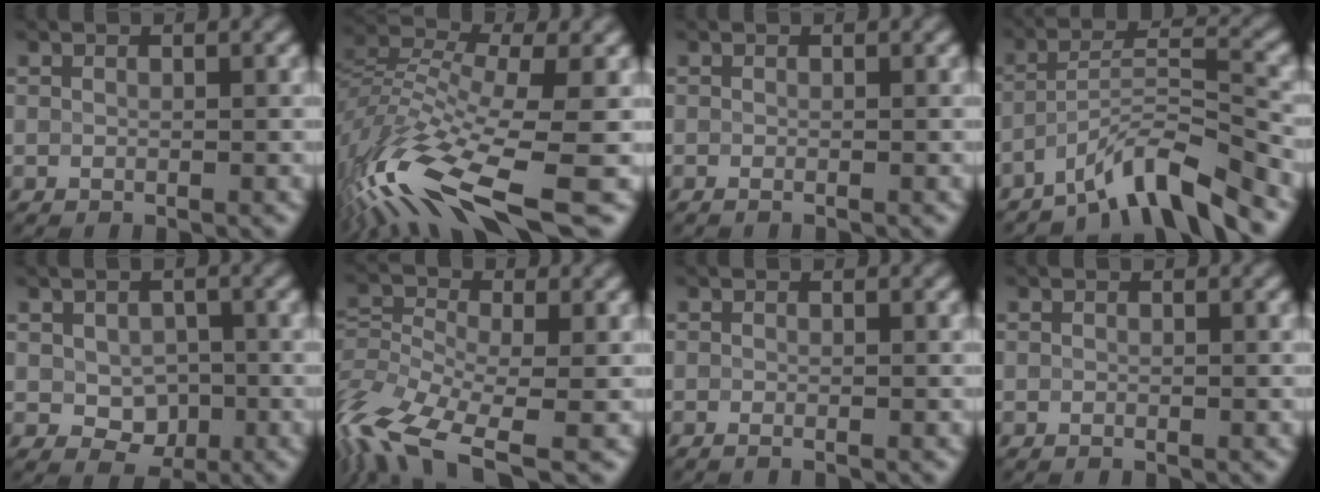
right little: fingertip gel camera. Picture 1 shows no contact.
{"total": 13.7, "force": [-7.7, 4.1, 10.5], "torque": [-0.232, -0.007, -0.132]}
{"total": 0.6, "force": [-0.3, 0.2, 0.5], "torque": [-0.004, -0.007, -0.006]}
{"total": 6.7, "force": [-5.3, 0.9, 3.9], "torque": [-0.060, 0.006, -0.099]}
{"total": 3.2, "force": [-0.3, 2.4, 2.1], "torque": [-0.031, -0.007, -0.004]}
{"total": 9.8, "force": [-5.9, 4.1, 6.7], "torque": [-0.137, -0.011, -0.120]}
{"total": 0.9, "force": [-0.4, 0.3, 0.7], "torque": [-0.005, -0.009, -0.009]}
{"total": 0.0}